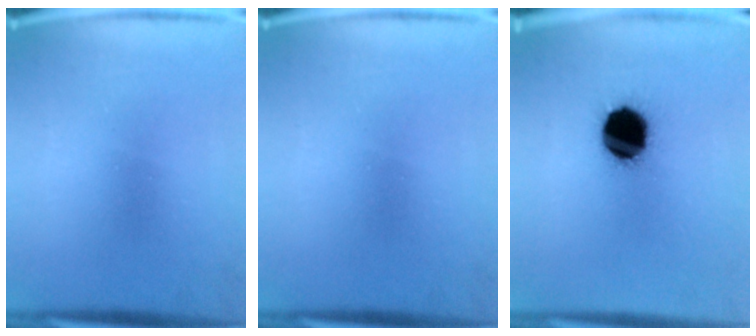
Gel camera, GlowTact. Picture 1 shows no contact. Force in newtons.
{"total": 0.0}
{"total": 15.5}